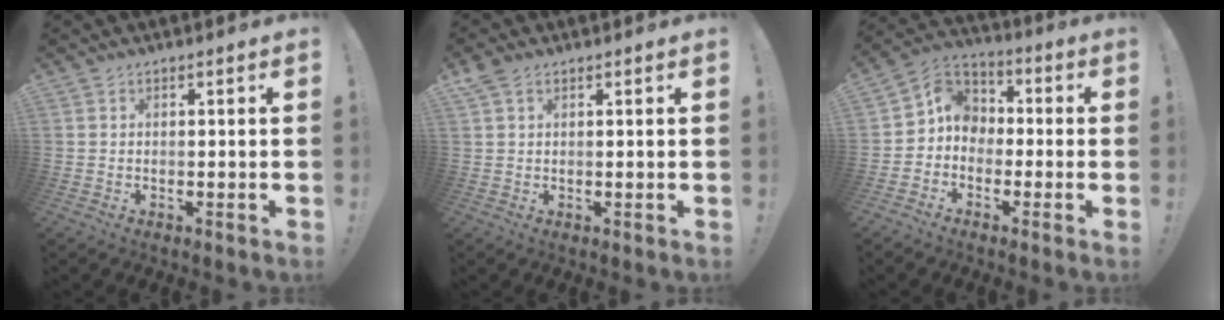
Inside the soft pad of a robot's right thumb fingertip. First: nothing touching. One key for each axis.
{"total": 2.5, "fx": 1.5, "fy": 1.4, "fz": 1.6, "tx": -0.028, "ty": -0.003, "tz": 0.028}
{"total": 7.8, "fx": -1.8, "fy": 7.2, "fz": 2.5, "tx": -0.039, "ty": 0.019, "tz": -0.024}